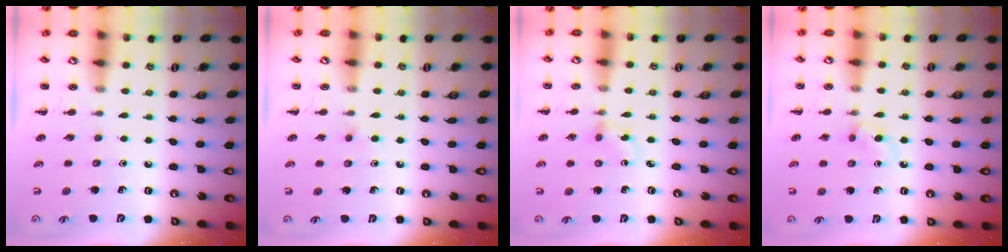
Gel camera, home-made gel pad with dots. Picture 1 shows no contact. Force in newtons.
{"total": 2.2, "press": 2.0, "slide": 1.0}
{"total": 2.3, "press": 2.0, "slide": 1.1}
{"total": 2.9, "press": 2.7, "slide": 1.2}